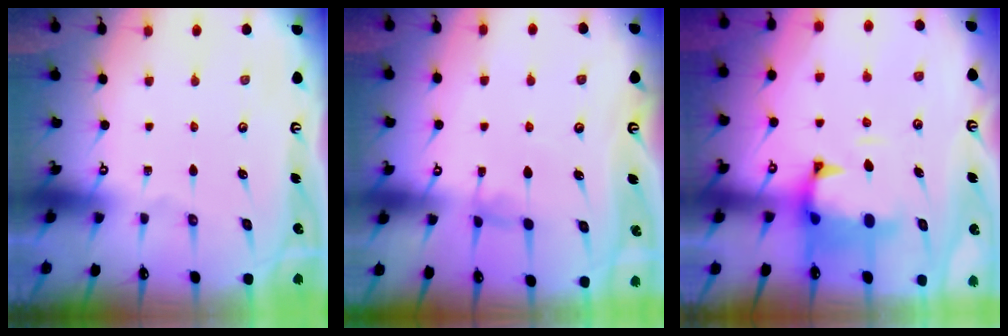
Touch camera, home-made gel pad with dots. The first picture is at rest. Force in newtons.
{"total": 1.5, "press": 1.5, "slide": 0.4}
{"total": 1.2, "press": 0.3, "slide": 1.1}